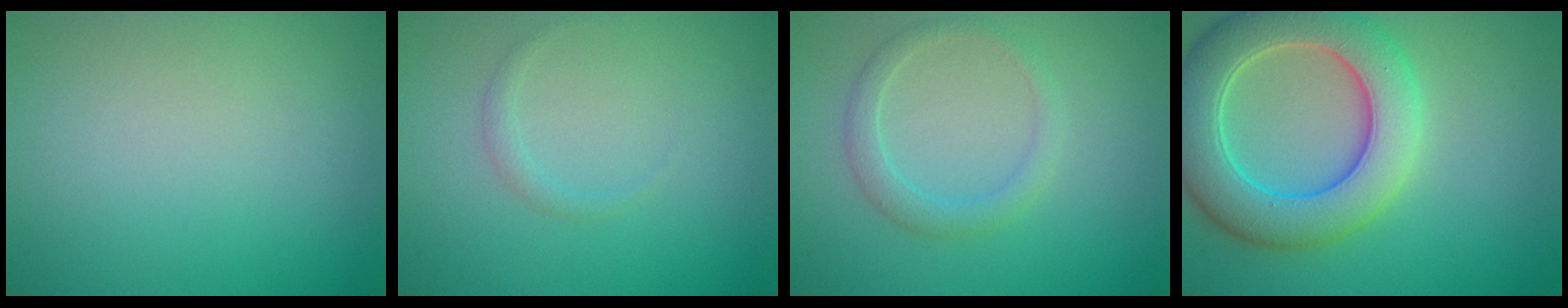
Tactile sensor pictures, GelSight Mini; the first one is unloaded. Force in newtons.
{"total": 0.8, "press": 0.8, "slide": 0.1}
{"total": 2.0, "press": 2.0, "slide": 0.1}
{"total": 8.3, "press": 8.3, "slide": 0.3}